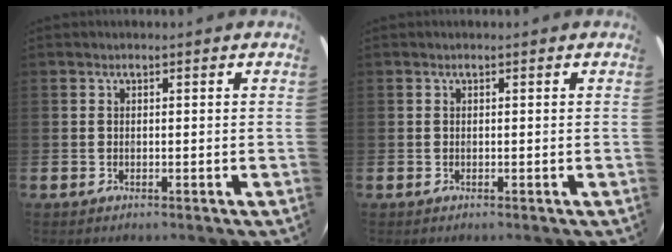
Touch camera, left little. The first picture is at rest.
{"total": 0.0}